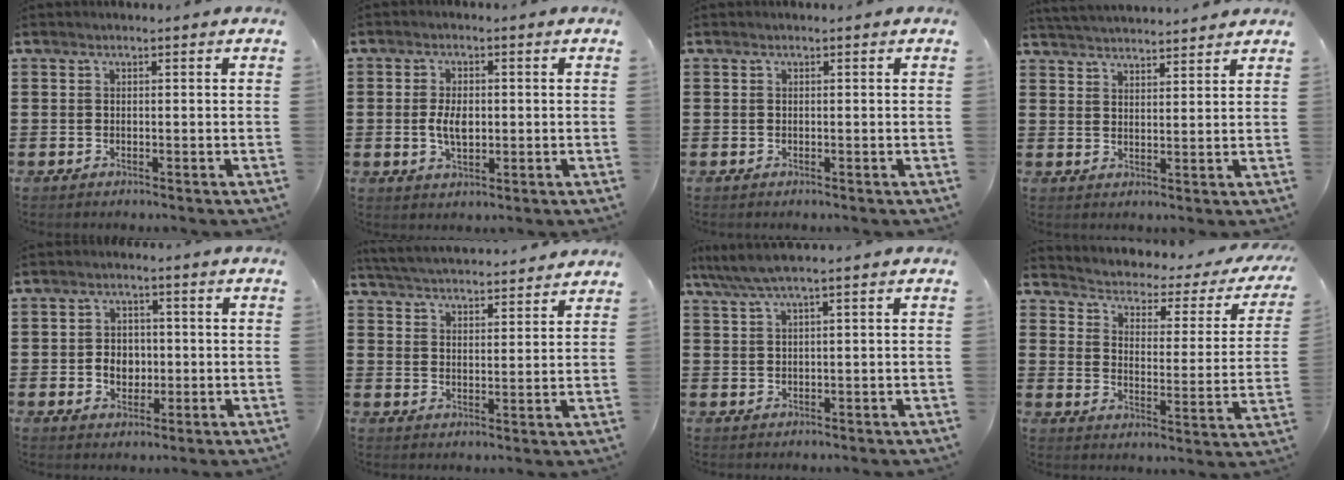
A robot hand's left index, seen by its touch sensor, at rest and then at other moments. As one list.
[{"total": 4.5, "force": [0.0, 2.4, 3.8], "torque": [-0.073, 0.001, -0.004]}, {"total": 0.0}, {"total": 3.4, "force": [3.4, -0.3, 0.1], "torque": [-0.013, -0.012, 0.062]}, {"total": 4.0, "force": [-0.5, 3.2, 2.4], "torque": [-0.045, 0.005, -0.014]}, {"total": 4.4, "force": [4.4, -0.2, 0.5], "torque": [-0.029, -0.029, 0.075]}, {"total": 3.3, "force": [1.9, 0.1, 2.8], "torque": [-0.065, -0.001, 0.031]}, {"total": 1.8, "force": [1.4, 0.7, 0.9], "torque": [-0.031, -0.022, 0.010]}]